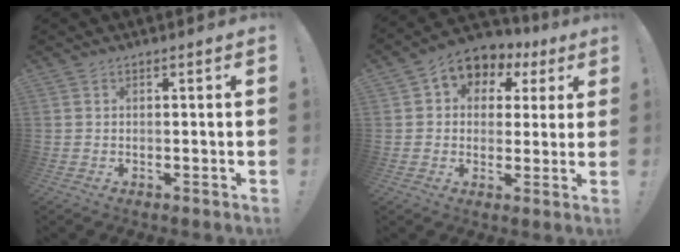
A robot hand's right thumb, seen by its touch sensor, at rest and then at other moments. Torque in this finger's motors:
{"motor_torque": [0.68, 2.53, 0.58, -0.07, 0.06]}